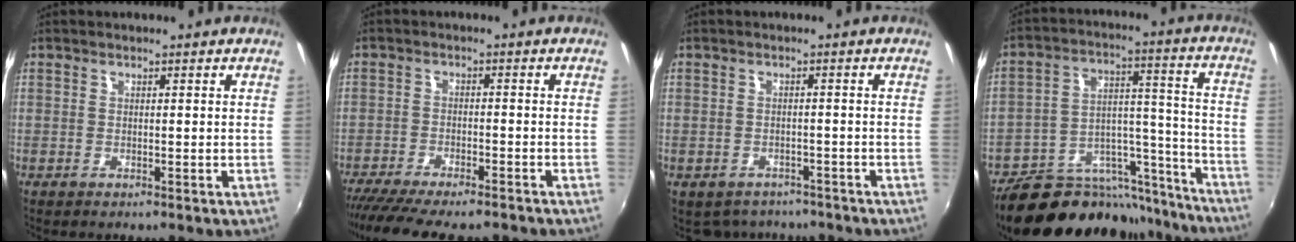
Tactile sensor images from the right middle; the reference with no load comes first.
{"total": 14.1, "force": [-12.1, 2.8, 6.6], "torque": [-0.139, -0.041, -0.186]}
{"total": 6.3, "force": [-5.2, 3.3, 1.3], "torque": [-0.036, -0.011, -0.069]}
{"total": 25.7, "force": [-21.7, 9.8, 9.7], "torque": [-0.157, 0.044, -0.301]}